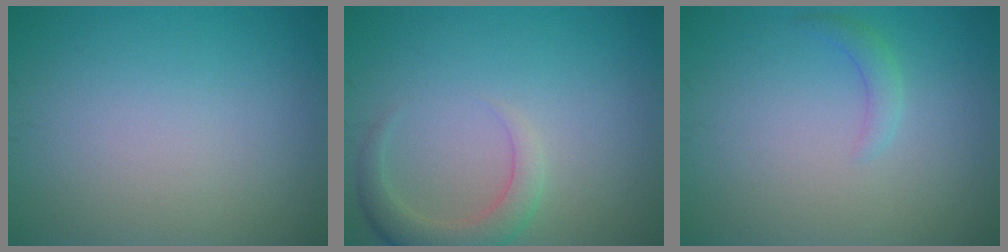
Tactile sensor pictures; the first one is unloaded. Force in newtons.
{"total": 3.1, "press": 3.1, "slide": 0.4}
{"total": 1.4, "press": 1.4, "slide": 0.1}